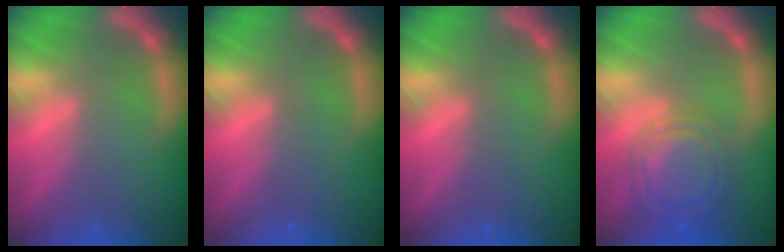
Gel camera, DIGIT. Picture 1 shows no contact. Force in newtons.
{"total": 0.0}
{"total": 0.0}
{"total": 7.6}